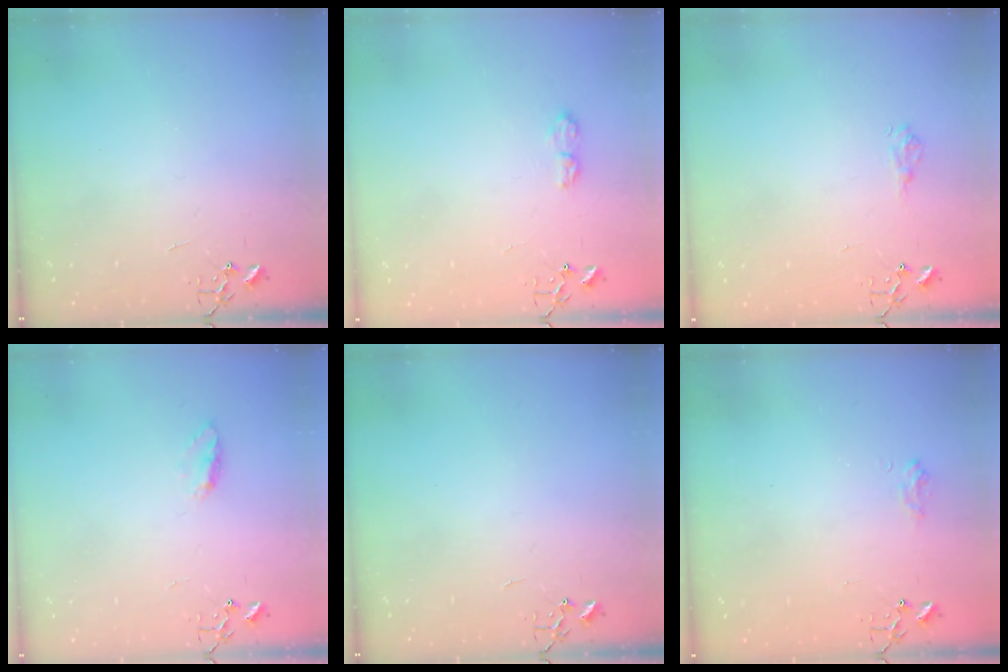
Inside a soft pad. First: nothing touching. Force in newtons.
{"total": 7.0, "press": 7.0, "slide": 0.8}
{"total": 6.6, "press": 6.5, "slide": 0.9}
{"total": 5.0, "press": 5.0, "slide": 0.7}
{"total": 0.0}
{"total": 6.9, "press": 6.9, "slide": 0.7}